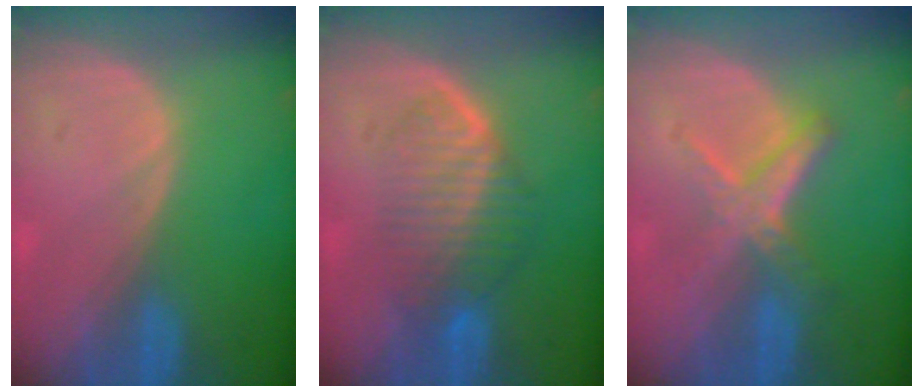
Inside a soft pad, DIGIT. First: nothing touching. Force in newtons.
{"total": 6.6, "press": 6.4, "slide": 1.7}
{"total": 5.6, "press": 5.4, "slide": 1.8}